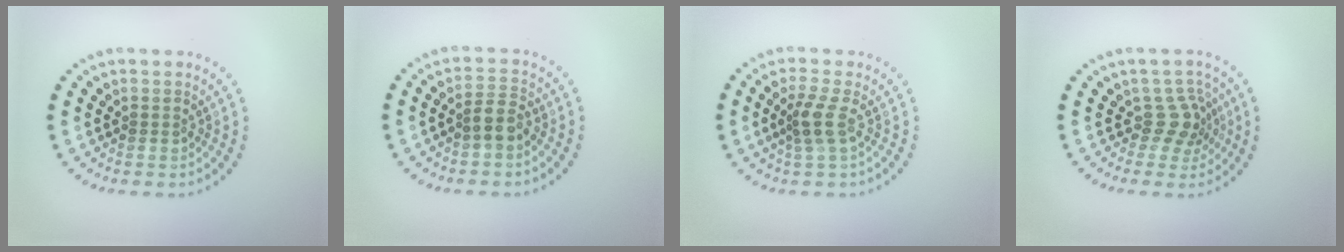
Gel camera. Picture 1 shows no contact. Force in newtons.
{"total": 2.2, "press": 2.0, "slide": 0.8}
{"total": 2.3, "press": 1.9, "slide": 1.4}
{"total": 2.6, "press": 1.9, "slide": 1.7}